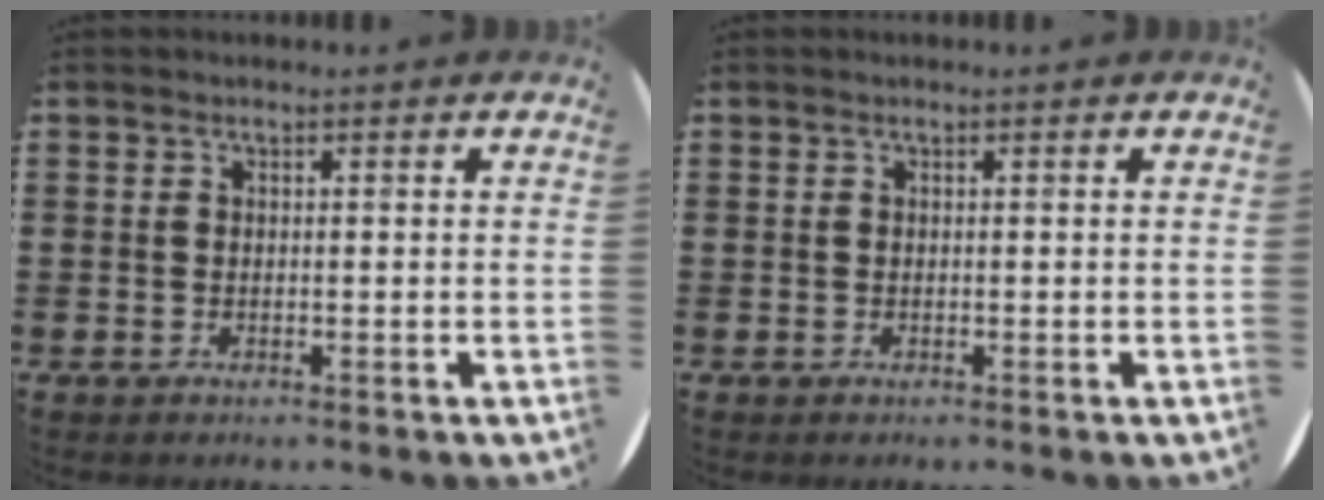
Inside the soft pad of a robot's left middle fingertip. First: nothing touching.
{"total": 0.0}